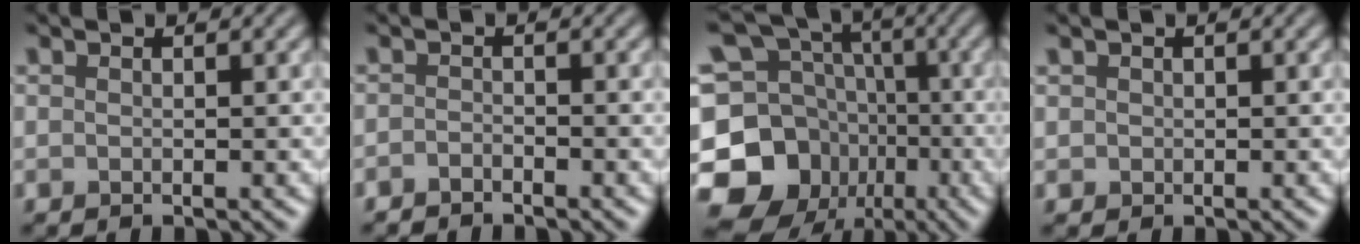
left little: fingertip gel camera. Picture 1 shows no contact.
{"total": 1.1, "force": [-1.1, 0.3, 0.2], "torque": [-0.002, 0.001, -0.024]}
{"total": 14.1, "force": [-5.1, 11.8, 5.8], "torque": [-0.146, -0.003, -0.089]}
{"total": 0.7, "force": [0.2, 0.7, 0.1], "torque": [0.003, 0.000, 0.003]}